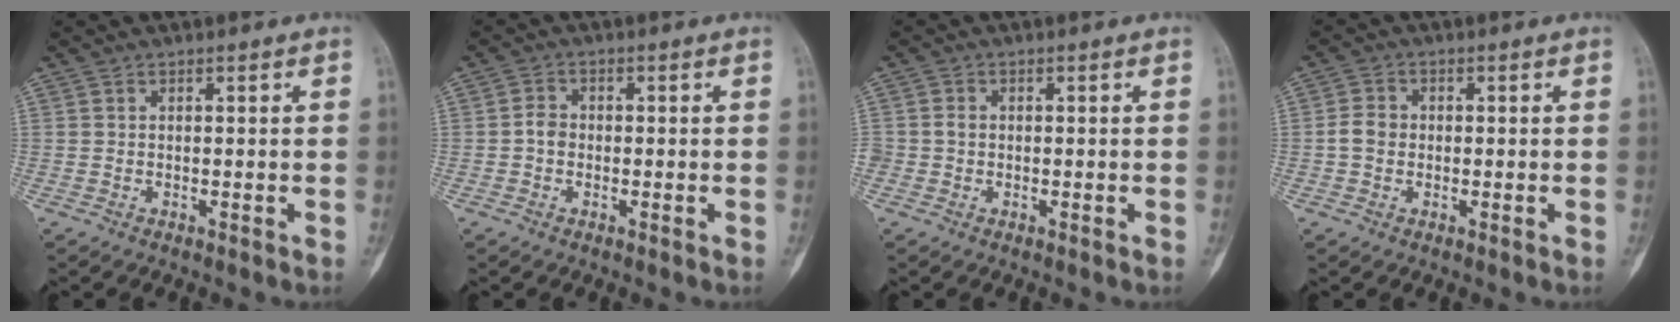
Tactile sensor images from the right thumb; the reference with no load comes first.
{"total": 2.4, "force": [-0.5, 1.9, 1.3], "torque": [-0.014, 0.008, -0.015]}
{"total": 1.5, "force": [-0.2, 1.3, 0.6], "torque": [-0.004, 0.005, -0.002]}
{"total": 3.3, "force": [-0.3, 2.7, 1.8], "torque": [-0.029, 0.010, -0.012]}